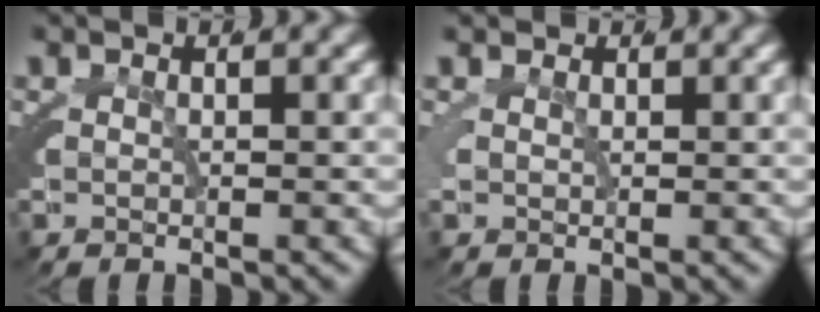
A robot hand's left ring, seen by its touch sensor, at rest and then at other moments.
{"total": 1.1, "force": [0.7, 0.8, 0.3], "torque": [-0.013, 0.000, 0.016]}